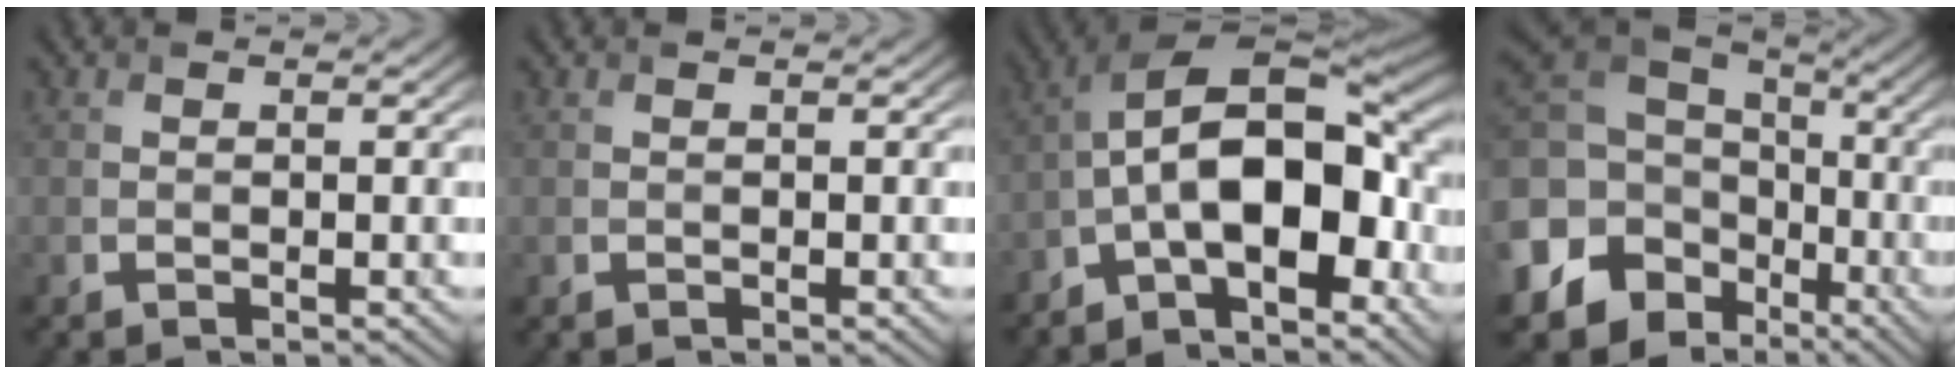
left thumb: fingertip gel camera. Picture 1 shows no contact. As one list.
[{"total": 0.0}, {"total": 14.1, "force": [-3.8, 6.2, 12.1], "torque": [-0.210, 0.012, -0.076]}, {"total": 19.6, "force": [-5.2, 16.7, 8.7], "torque": [-0.259, -0.041, -0.099]}]